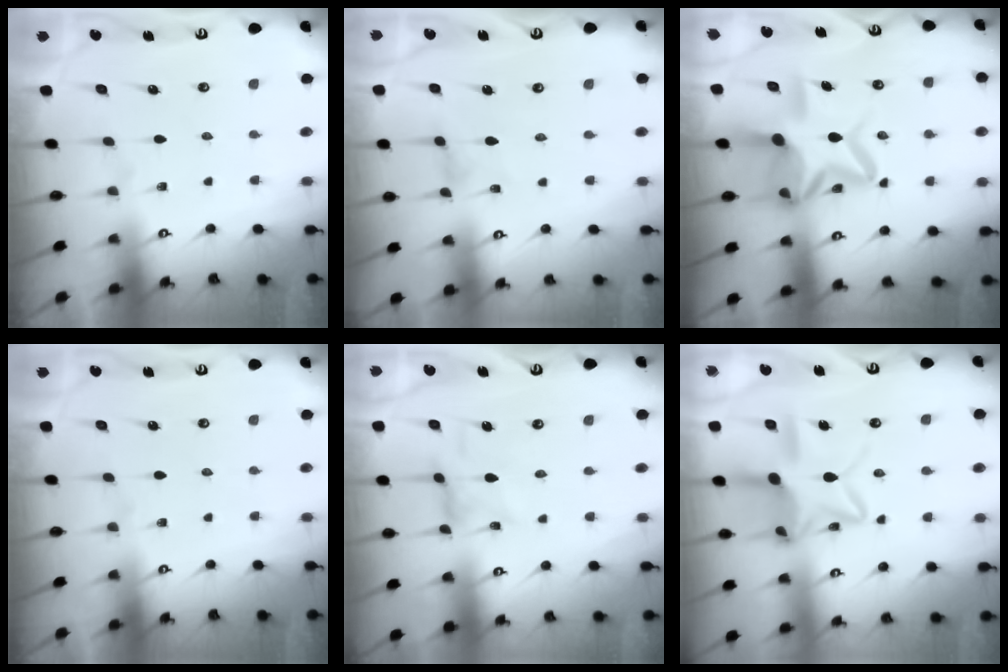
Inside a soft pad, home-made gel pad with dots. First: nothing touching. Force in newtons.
{"total": 0.0}
{"total": 13.7, "press": 13.6, "slide": 1.9}
{"total": 0.0}
{"total": 1.3, "press": 1.3, "slide": 0.2}
{"total": 13.9, "press": 13.8, "slide": 1.0}